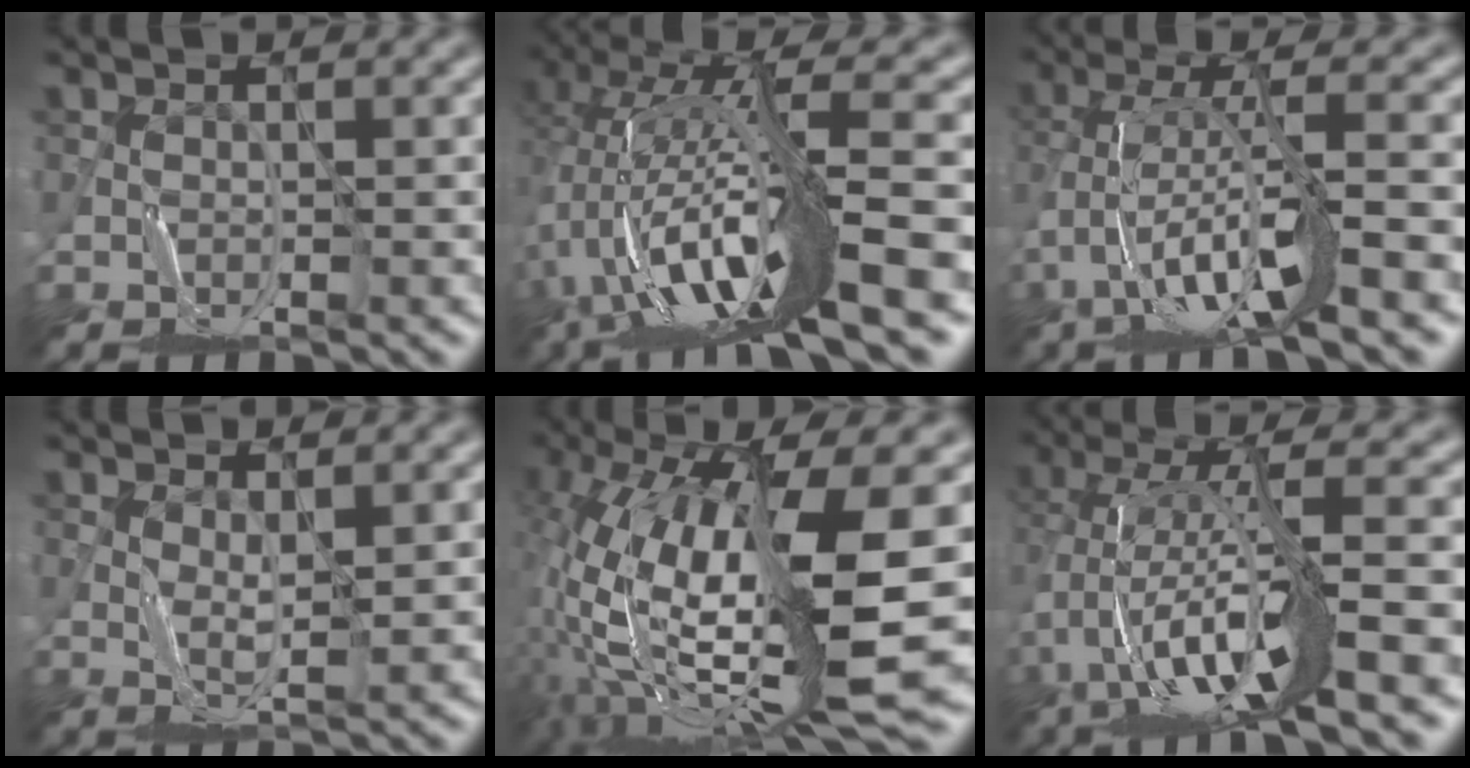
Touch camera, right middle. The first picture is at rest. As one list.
[{"total": 12.7, "force": [-4.4, 2.6, 11.6], "torque": [-0.211, 0.018, -0.066]}, {"total": 7.7, "force": [-3.6, 1.1, 6.7], "torque": [-0.129, 0.007, -0.072]}, {"total": 1.6, "force": [0.8, 0.1, 1.4], "torque": [-0.030, -0.005, 0.020]}, {"total": 16.1, "force": [1.4, 4.5, 15.4], "torque": [-0.301, -0.013, 0.046]}, {"total": 10.3, "force": [-3.3, 1.8, 9.6], "torque": [-0.174, 0.019, -0.055]}]